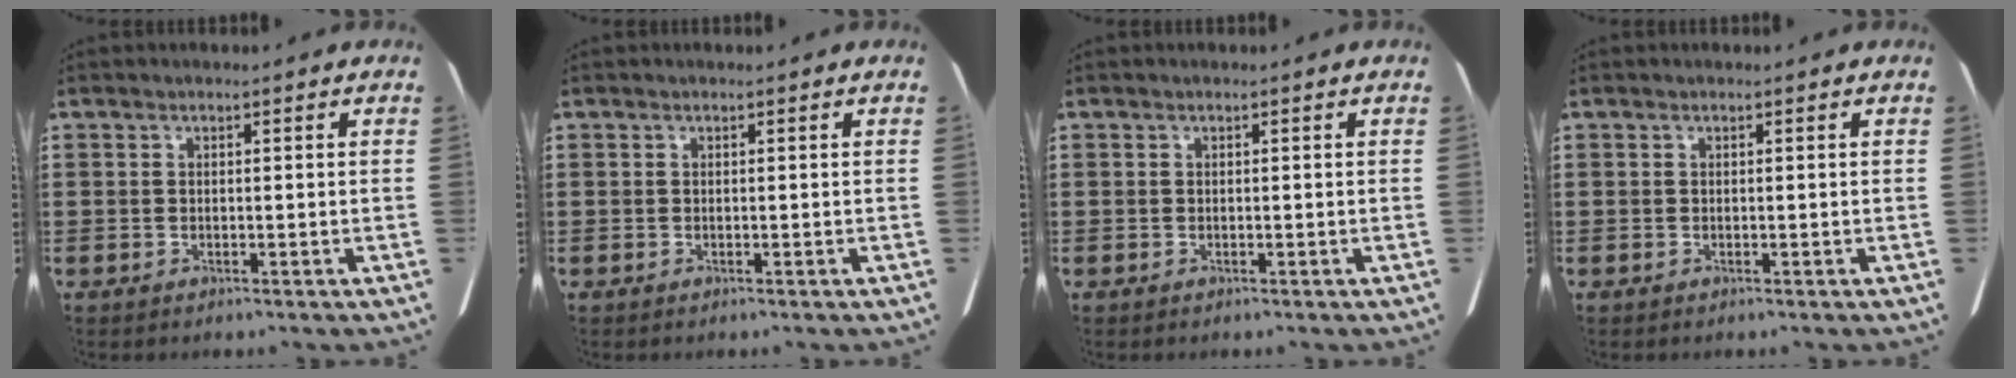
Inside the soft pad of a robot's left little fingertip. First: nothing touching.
{"total": 0.0}
{"total": 0.0}
{"total": 0.0}